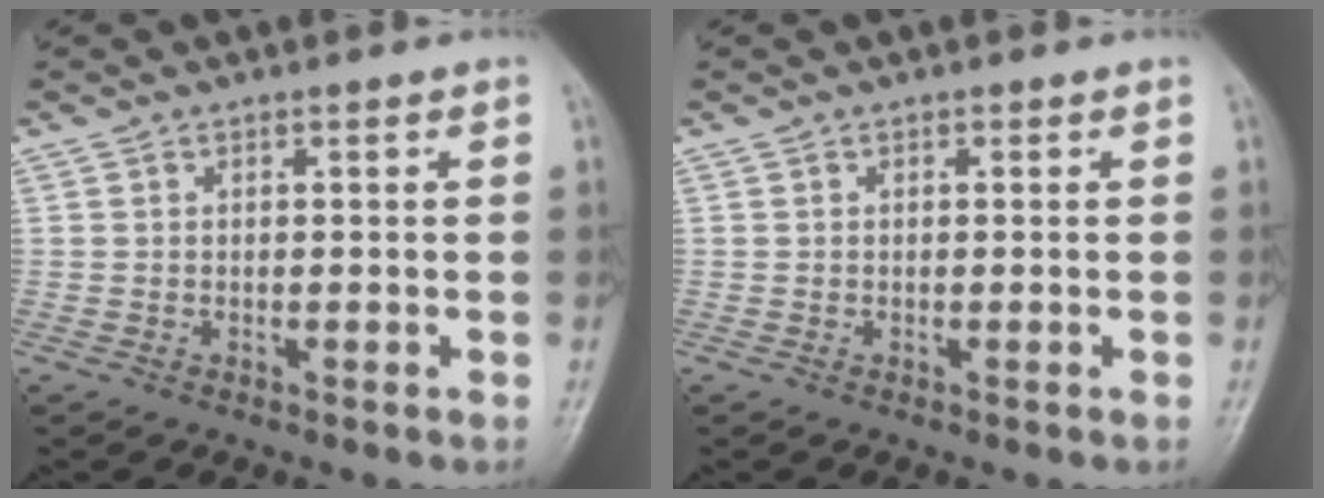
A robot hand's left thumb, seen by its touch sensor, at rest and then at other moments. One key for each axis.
{"total": 0.0}